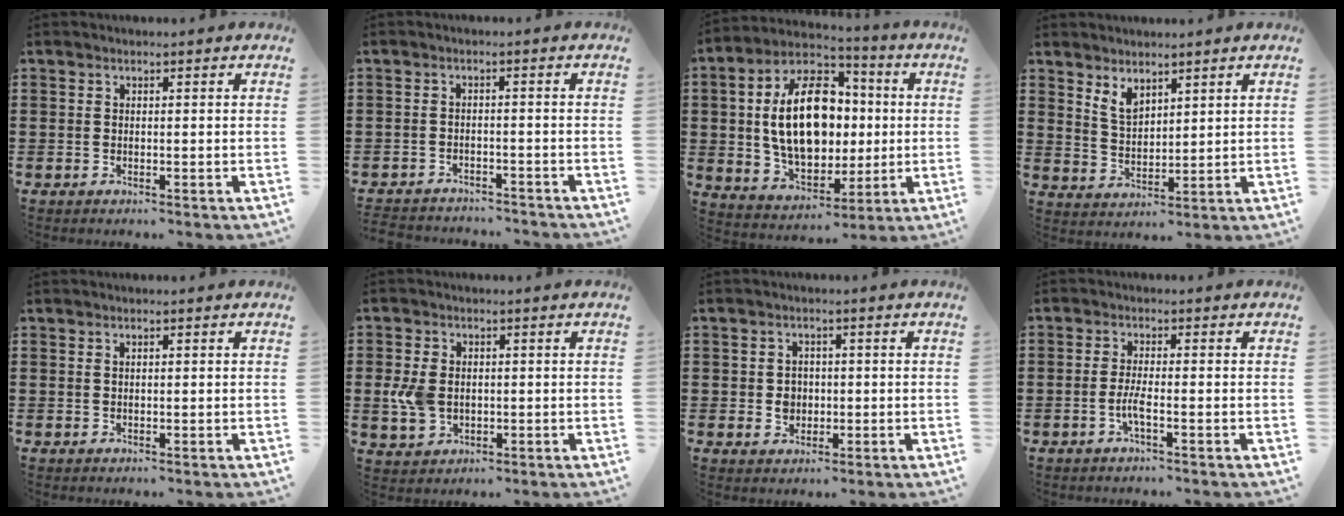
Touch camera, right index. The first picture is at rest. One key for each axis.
{"total": 1.6, "fx": -1.5, "fy": 0.2, "fz": -0.2, "tx": -0.002, "ty": 0.003, "tz": -0.035}
{"total": 16.6, "fx": 0.9, "fy": 10.4, "fz": 13.0, "tx": -0.253, "ty": 0.008, "tz": 0.012}
{"total": 3.9, "fx": 3.0, "fy": 1.8, "fz": 1.7, "tx": -0.043, "ty": 0.001, "tz": 0.055}
{"total": 0.7, "fx": 0.4, "fy": 0.3, "fz": 0.4, "tx": -0.010, "ty": 0.003, "tz": 0.007}
{"total": 5.3, "fx": -0.2, "fy": 3.8, "fz": 3.6, "tx": -0.103, "ty": 0.000, "tz": -0.010}
{"total": 2.6, "fx": -0.2, "fy": 2.3, "fz": 1.2, "tx": -0.024, "ty": 0.000, "tz": -0.007}
{"total": 2.9, "fx": -1.2, "fy": 0.1, "fz": 2.7, "tx": -0.063, "ty": -0.009, "tz": -0.025}